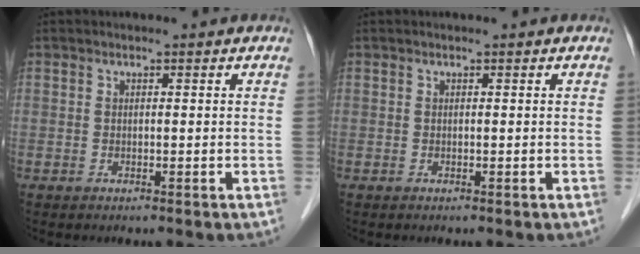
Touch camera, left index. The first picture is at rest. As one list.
[{"total": 0.0}]